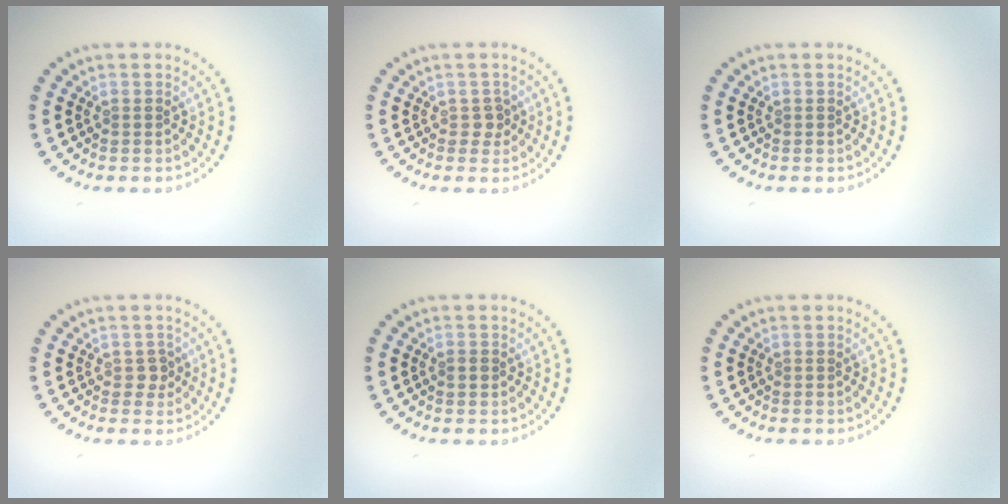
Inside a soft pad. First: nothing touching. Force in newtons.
{"total": 1.2, "press": 1.1, "slide": 0.5}
{"total": 0.0}
{"total": 1.2, "press": 1.1, "slide": 0.5}
{"total": 0.9, "press": 0.9, "slide": 0.2}
{"total": 0.0}